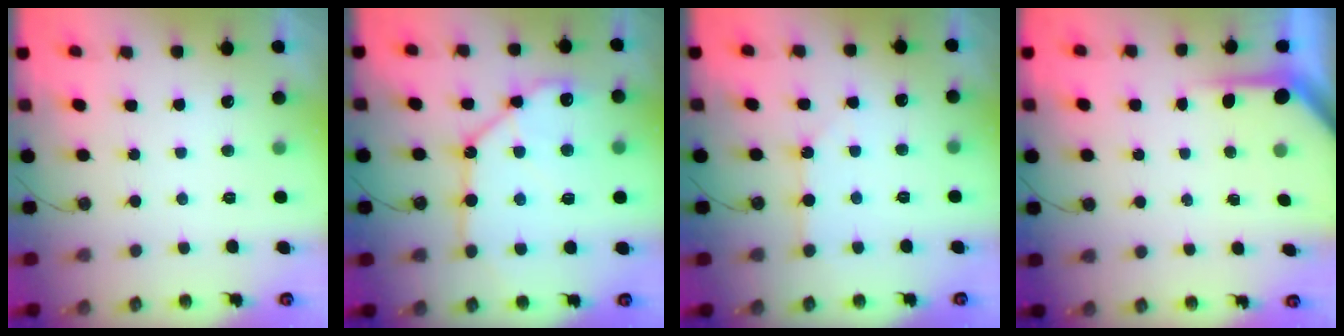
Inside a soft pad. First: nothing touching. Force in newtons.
{"total": 14.9, "press": 14.8, "slide": 1.7}
{"total": 3.8, "press": 3.8, "slide": 0.5}
{"total": 3.7, "press": 3.7, "slide": 0.2}